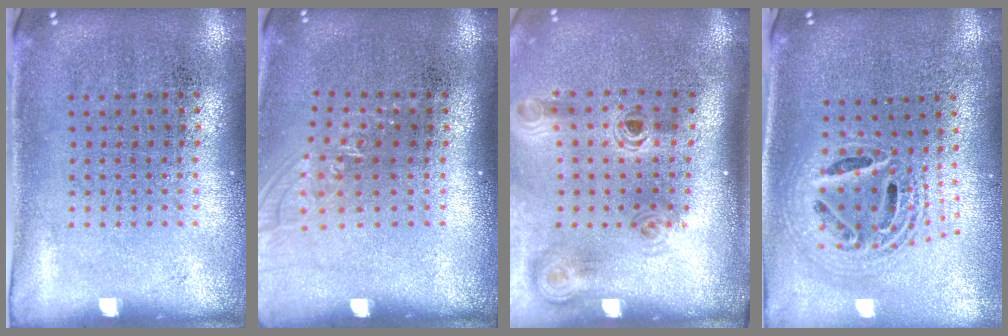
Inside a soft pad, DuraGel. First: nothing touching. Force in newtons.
{"total": 1.1, "press": 1.0, "slide": 0.6}
{"total": 1.6, "press": 1.3, "slide": 1.0}
{"total": 2.2, "press": 1.6, "slide": 1.5}